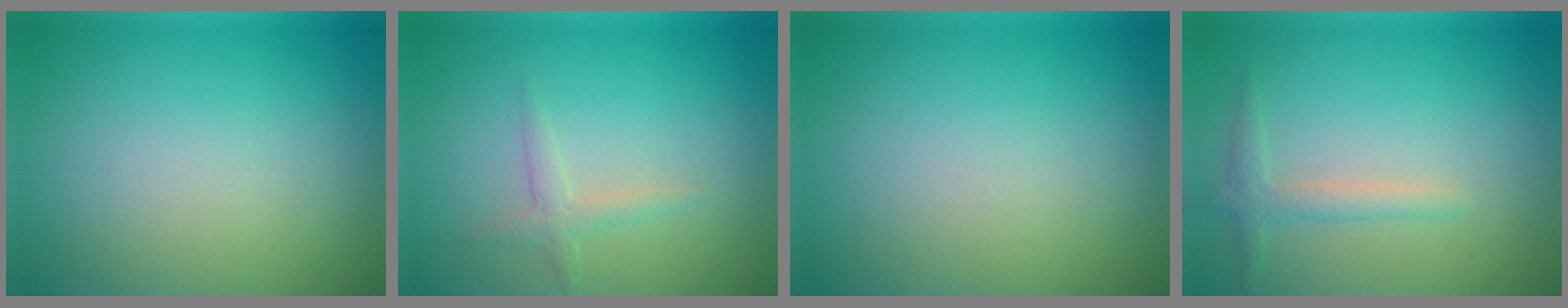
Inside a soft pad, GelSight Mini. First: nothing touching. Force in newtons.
{"total": 1.5, "press": 1.5, "slide": 0.0}
{"total": 0.0}
{"total": 1.8, "press": 1.7, "slide": 0.1}